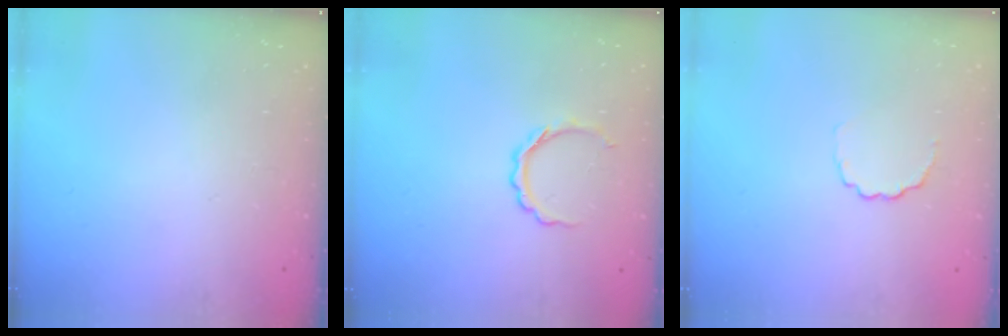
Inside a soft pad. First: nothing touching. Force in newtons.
{"total": 5.6, "press": 5.6, "slide": 0.5}
{"total": 3.4, "press": 3.2, "slide": 1.2}